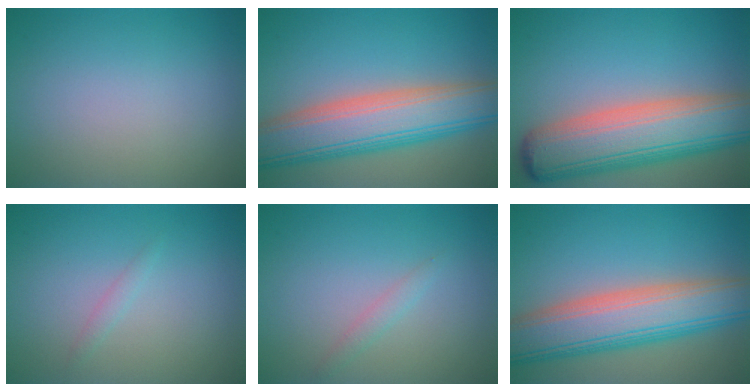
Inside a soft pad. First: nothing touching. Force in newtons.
{"total": 9.8, "press": 9.8, "slide": 0.4}
{"total": 11.1, "press": 11.1, "slide": 0.8}
{"total": 0.8, "press": 0.8, "slide": 0.1}
{"total": 1.0, "press": 0.9, "slide": 0.1}
{"total": 9.8, "press": 9.8, "slide": 0.4}